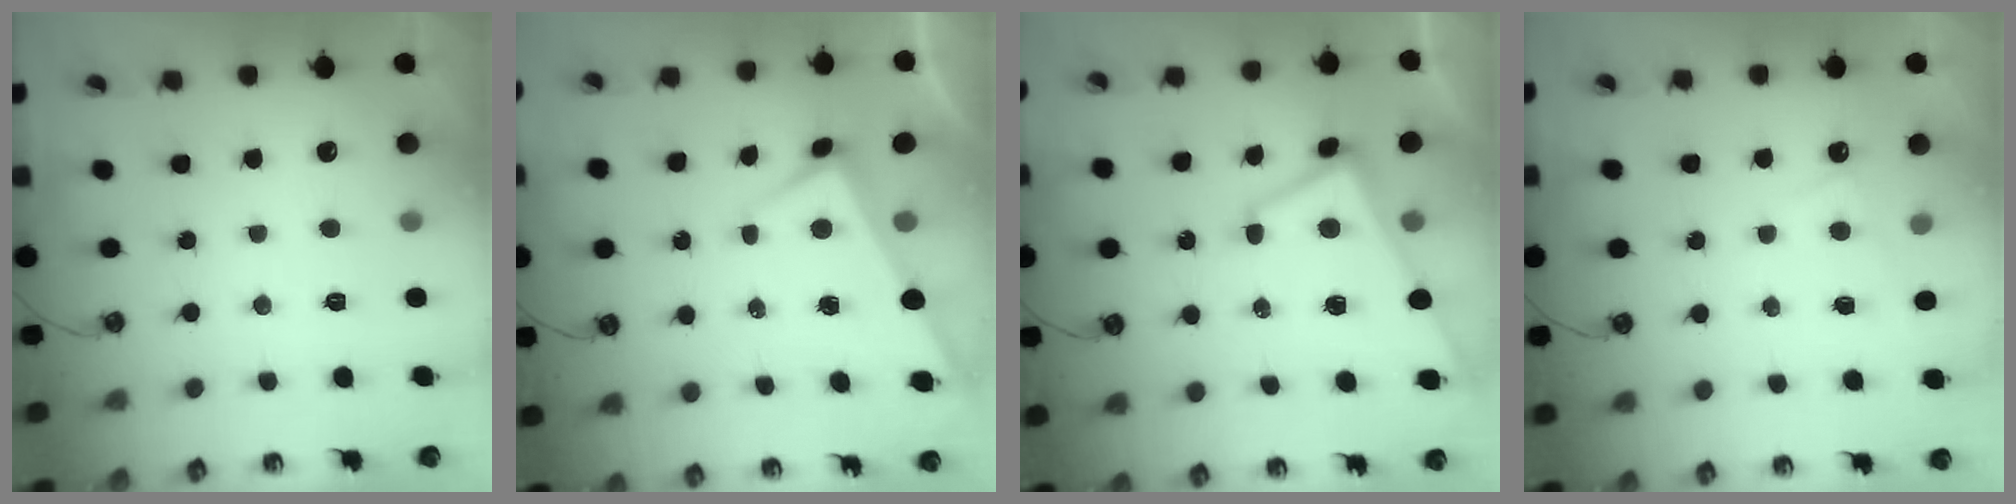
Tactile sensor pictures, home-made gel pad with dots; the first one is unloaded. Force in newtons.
{"total": 3.2, "press": 3.2, "slide": 0.0}
{"total": 1.0, "press": 0.2, "slide": 1.0}
{"total": 2.2, "press": 2.2, "slide": 0.2}